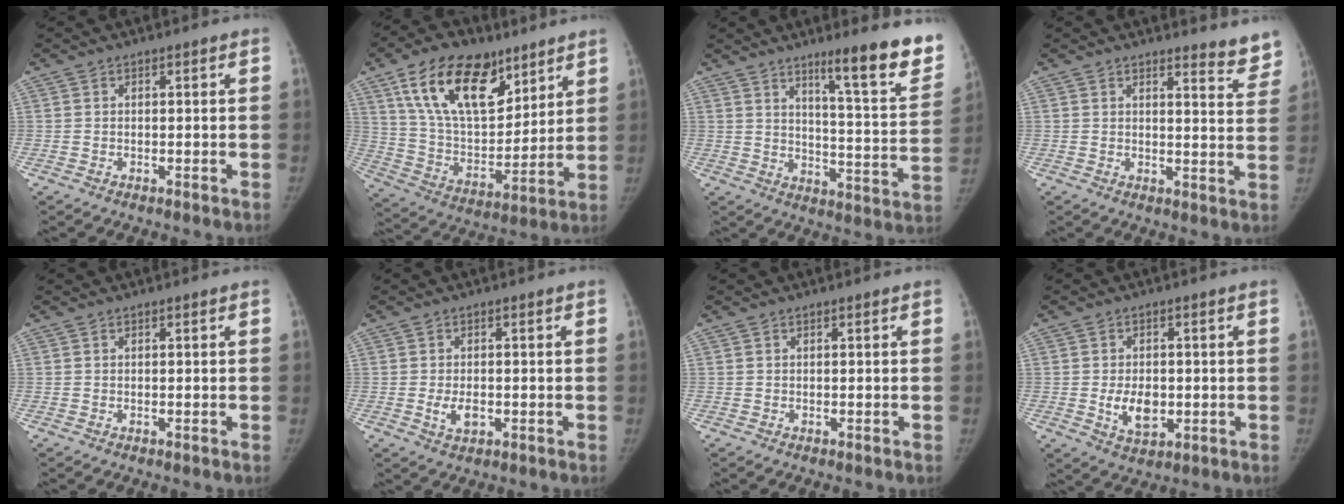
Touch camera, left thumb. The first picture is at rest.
{"total": 22.1, "force": [12.6, 11.9, 13.8], "torque": [-0.206, -0.043, 0.229]}
{"total": 17.5, "force": [11.4, 2.2, 13.1], "torque": [-0.139, -0.079, 0.168]}
{"total": 6.8, "force": [6.4, 1.4, 1.8], "torque": [0.007, -0.051, 0.060]}
{"total": 0.0}
{"total": 3.5, "force": [-0.7, 2.1, 2.7], "torque": [-0.047, -0.003, -0.007]}
{"total": 0.0}
{"total": 6.6, "force": [-0.8, 4.3, 4.9], "torque": [-0.065, -0.006, -0.003]}